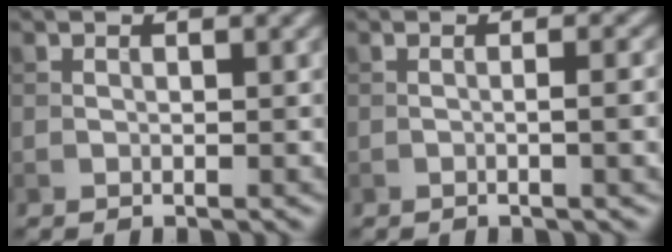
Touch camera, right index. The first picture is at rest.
{"total": 3.1, "force": [-0.4, 0.9, 2.9], "torque": [-0.031, 0.003, -0.007]}